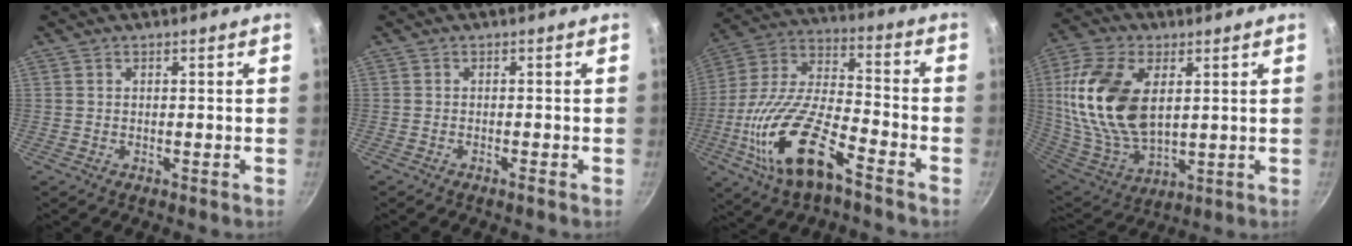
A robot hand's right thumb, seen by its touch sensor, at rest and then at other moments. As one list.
[{"total": 0.6, "force": [-0.5, 0.0, 0.4], "torque": [-0.017, 0.004, -0.010]}, {"total": 20.6, "force": [-9.4, 8.1, 16.4], "torque": [-0.306, 0.045, -0.193]}, {"total": 21.0, "force": [4.4, 12.4, 16.5], "torque": [-0.319, -0.019, 0.093]}]